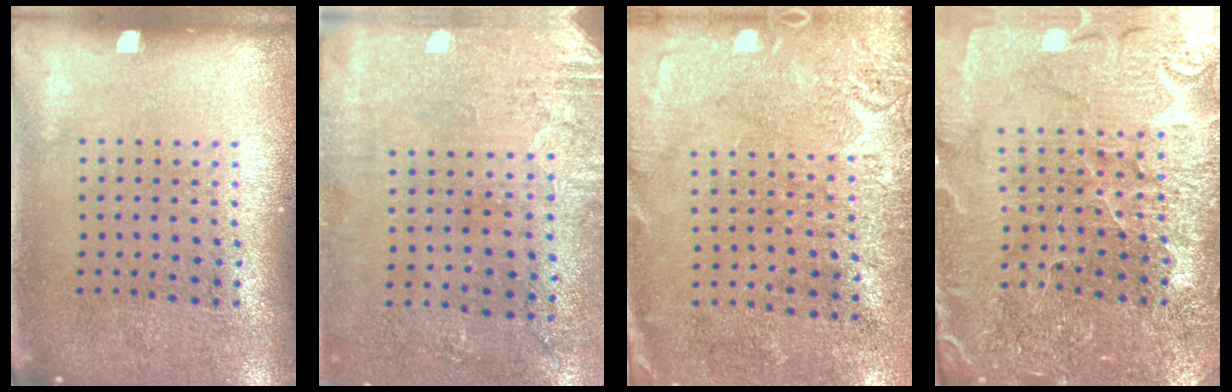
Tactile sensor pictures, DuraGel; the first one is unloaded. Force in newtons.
{"total": 2.8, "press": 2.4, "slide": 1.5}
{"total": 2.7, "press": 2.4, "slide": 1.3}
{"total": 3.2, "press": 3.2, "slide": 0.1}